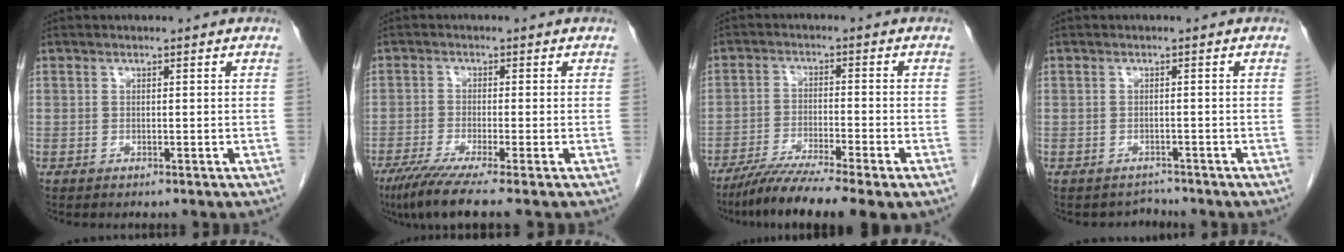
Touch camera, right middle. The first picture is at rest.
{"total": 6.9, "force": [-5.1, -0.6, 4.7], "torque": [-0.076, -0.022, -0.089]}
{"total": 9.7, "force": [-7.2, -0.2, 6.5], "torque": [-0.107, -0.024, -0.121]}
{"total": 1.3, "force": [-1.0, 0.3, -0.7], "torque": [0.007, -0.006, -0.015]}